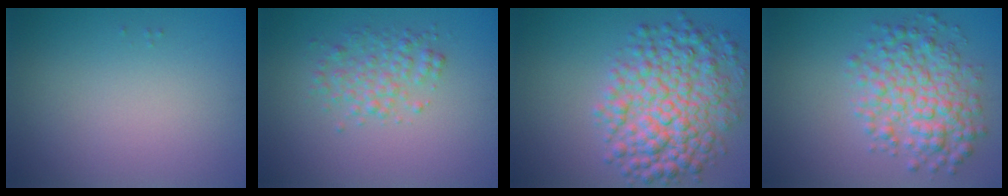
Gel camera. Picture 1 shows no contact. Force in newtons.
{"total": 2.6, "press": 2.6, "slide": 0.0}
{"total": 7.7, "press": 7.7, "slide": 0.1}
{"total": 5.5, "press": 5.5, "slide": 0.1}